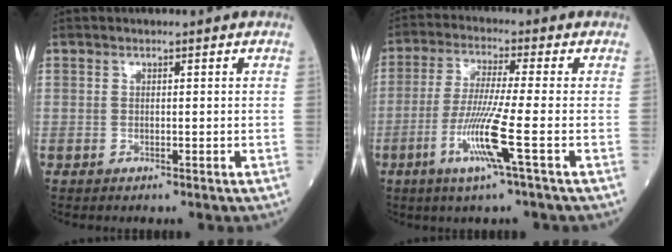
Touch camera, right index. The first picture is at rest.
{"total": 8.9, "force": [-3.2, -1.2, 8.2], "torque": [-0.166, -0.019, -0.065]}